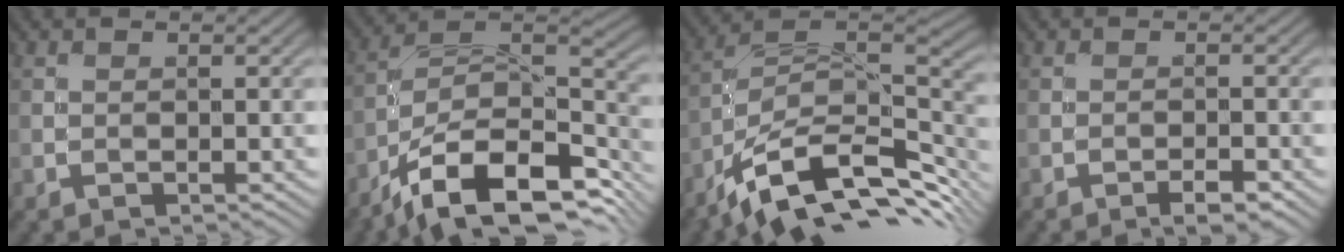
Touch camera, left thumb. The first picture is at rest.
{"total": 15.0, "force": [-9.4, 6.4, 9.8], "torque": [-0.196, -0.019, -0.160]}
{"total": 13.7, "force": [-7.8, 5.5, 9.9], "torque": [-0.194, -0.002, -0.139]}
{"total": 2.3, "force": [-1.6, 0.5, 1.5], "torque": [-0.026, 0.003, -0.027]}